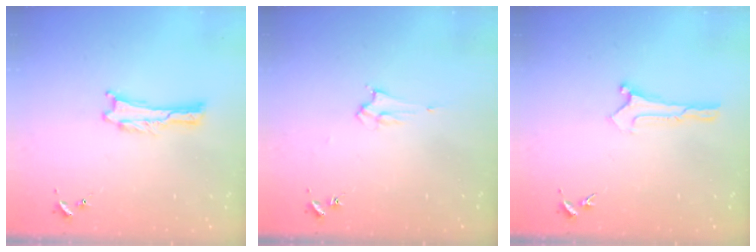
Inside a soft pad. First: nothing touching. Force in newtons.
{"total": 2.1, "press": 2.1, "slide": 0.2}
{"total": 0.0}